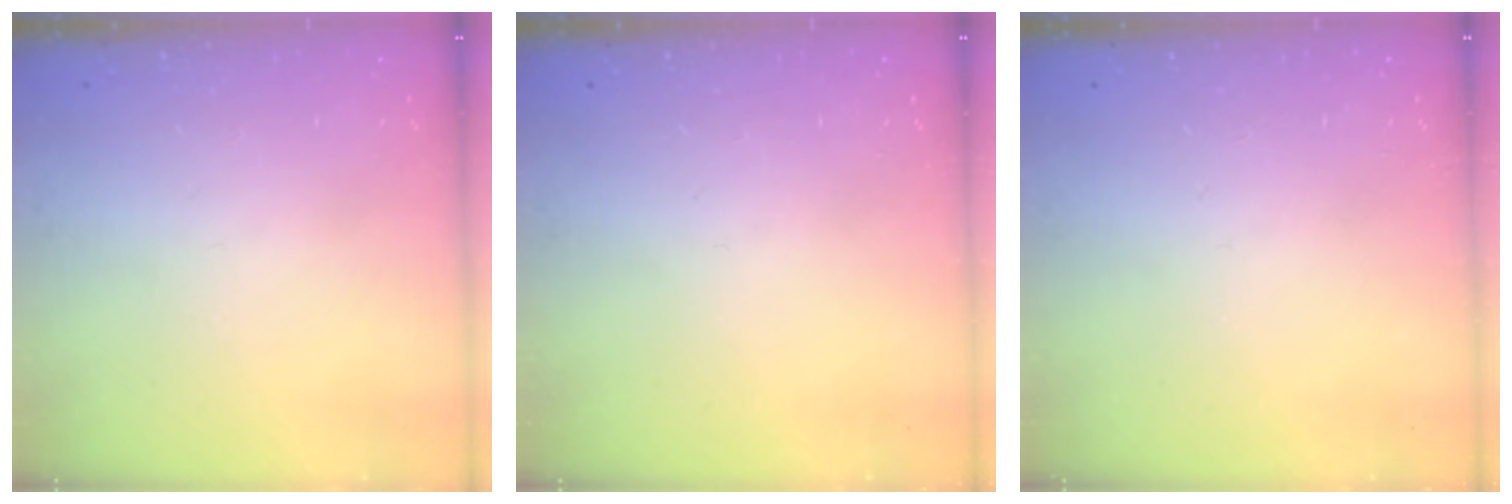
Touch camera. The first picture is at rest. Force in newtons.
{"total": 0.0}
{"total": 0.0}